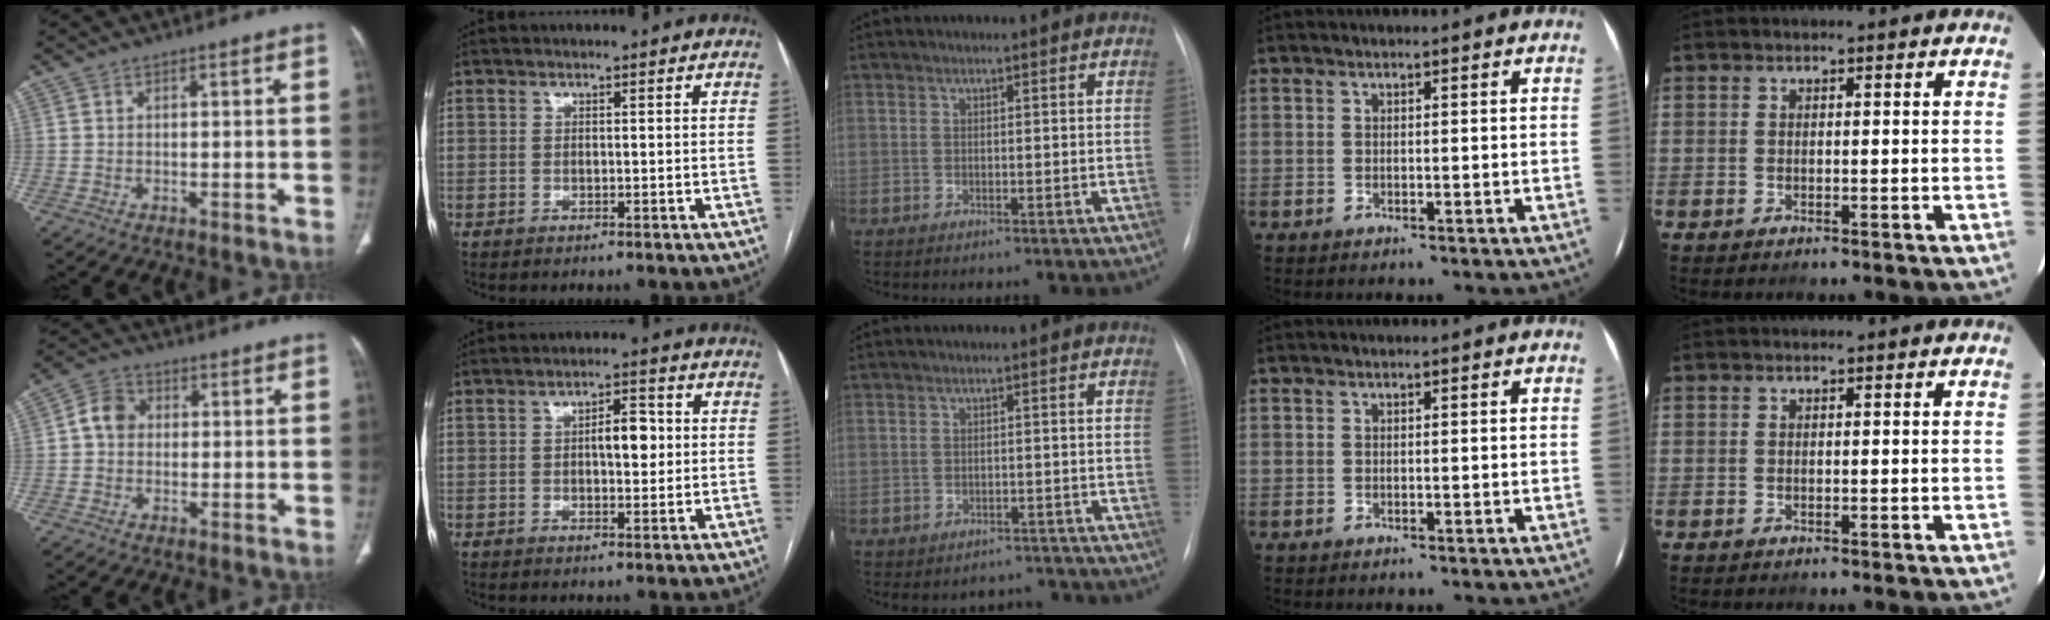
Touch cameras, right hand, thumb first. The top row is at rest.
{"thumb": {"total": 5.0, "force": [0.2, 4.3, 2.6], "torque": [-0.035, 0.013, -0.005]}, "index": {"total": 4.7, "force": [0.4, 1.9, 4.3], "torque": [-0.065, 0.009, 0.008]}, "middle": {"total": 3.7, "force": [-3.1, 2.0, -0.3], "torque": [0.008, 0.022, -0.038]}}